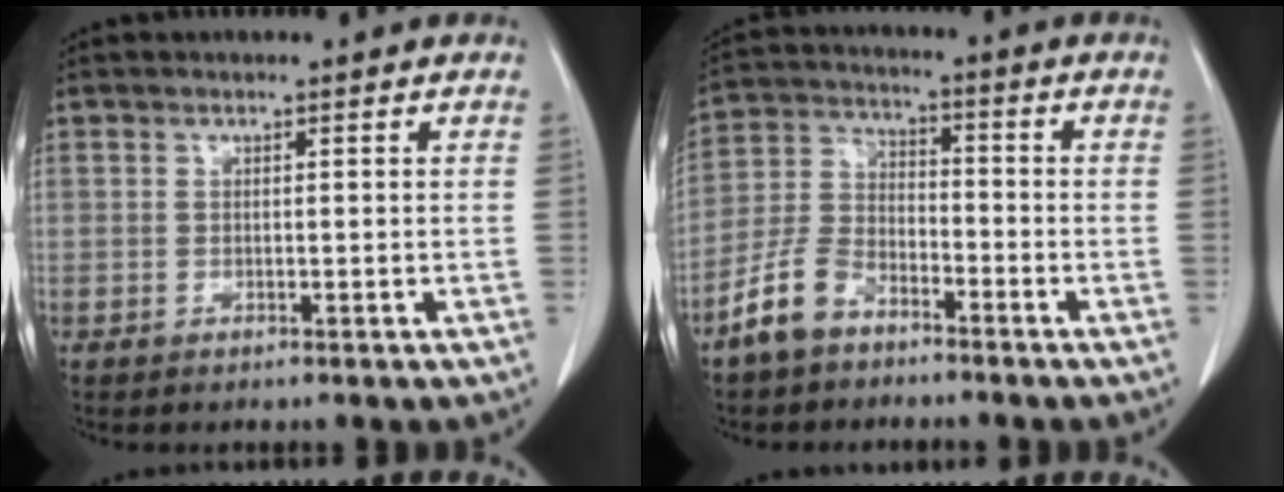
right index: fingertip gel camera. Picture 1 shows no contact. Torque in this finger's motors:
{"motor_torque": [0.50, -0.61, -0.15, -0.19]}